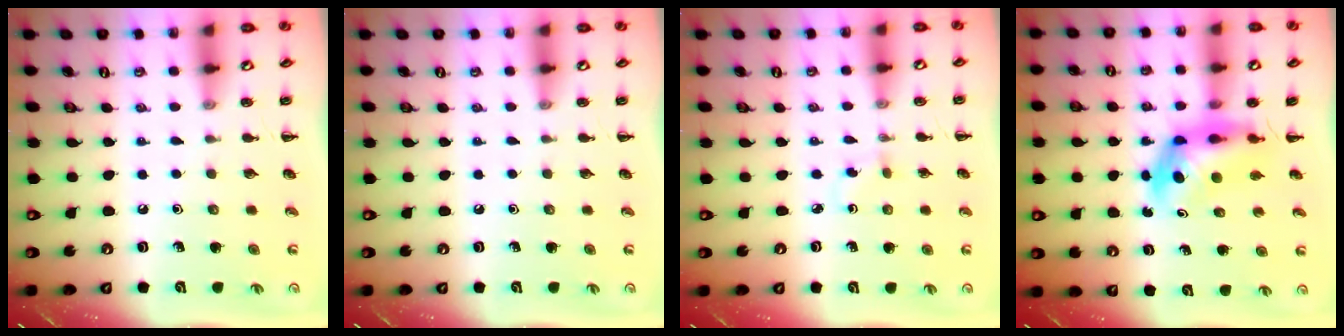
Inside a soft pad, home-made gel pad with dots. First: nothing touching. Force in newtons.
{"total": 0.0}
{"total": 1.6, "press": 1.4, "slide": 0.8}
{"total": 5.0, "press": 4.8, "slide": 1.3}